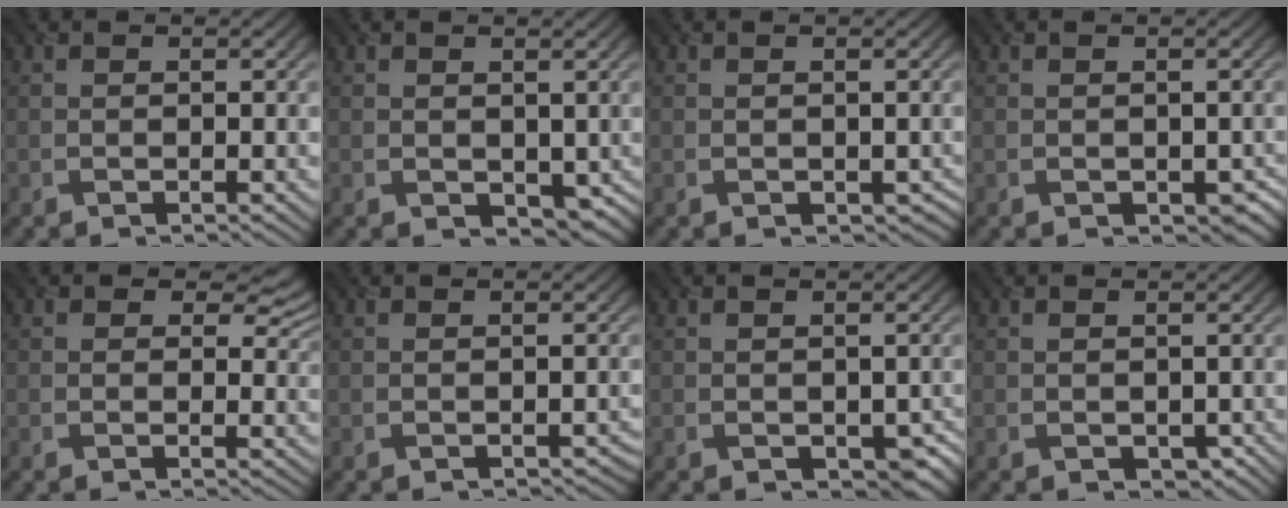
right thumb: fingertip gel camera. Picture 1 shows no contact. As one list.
[{"total": 2.0, "force": [0.1, 1.7, 1.2], "torque": [-0.026, -0.012, 0.005]}, {"total": 0.7, "force": [-0.2, 0.7, 0.1], "torque": [-0.006, -0.006, -0.002]}, {"total": 1.3, "force": [-0.5, 1.1, 0.5], "torque": [-0.014, -0.013, -0.006]}, {"total": 4.2, "force": [1.9, 2.8, 2.6], "torque": [-0.031, -0.008, 0.024]}, {"total": 0.5, "force": [-0.4, 0.3, 0.0], "torque": [0.000, -0.006, -0.003]}, {"total": 2.1, "force": [-0.8, 1.6, 1.1], "torque": [-0.020, -0.015, -0.010]}, {"total": 1.0, "force": [-0.5, 0.9, 0.1], "torque": [-0.010, -0.009, -0.008]}]